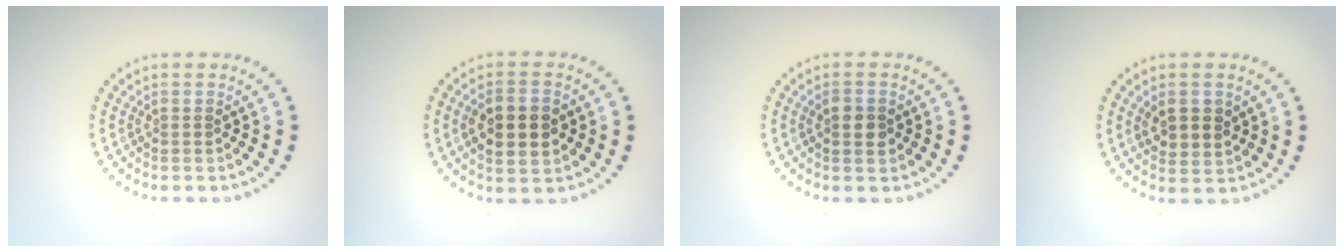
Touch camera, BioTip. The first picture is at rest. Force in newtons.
{"total": 4.9, "press": 4.9, "slide": 0.3}
{"total": 1.7, "press": 1.7, "slide": 0.2}
{"total": 2.7, "press": 2.6, "slide": 0.7}